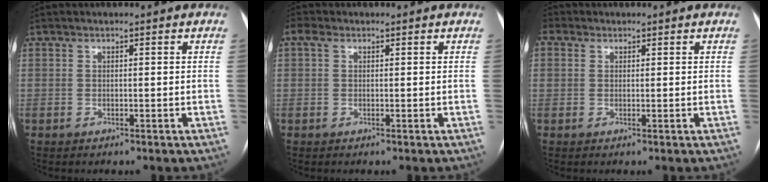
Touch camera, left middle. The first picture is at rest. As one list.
[{"total": 1.9, "force": [-1.0, -1.6, -0.4], "torque": [0.016, 0.002, -0.020]}, {"total": 0.7, "force": [-0.6, -0.1, -0.3], "torque": [0.017, -0.002, -0.011]}]